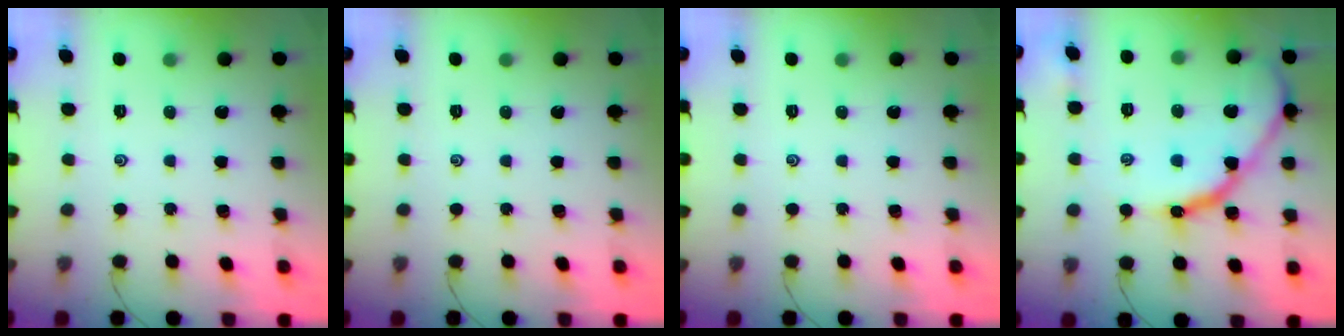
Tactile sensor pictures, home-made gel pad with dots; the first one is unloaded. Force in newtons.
{"total": 0.0}
{"total": 0.0}
{"total": 14.8, "press": 14.7, "slide": 1.1}